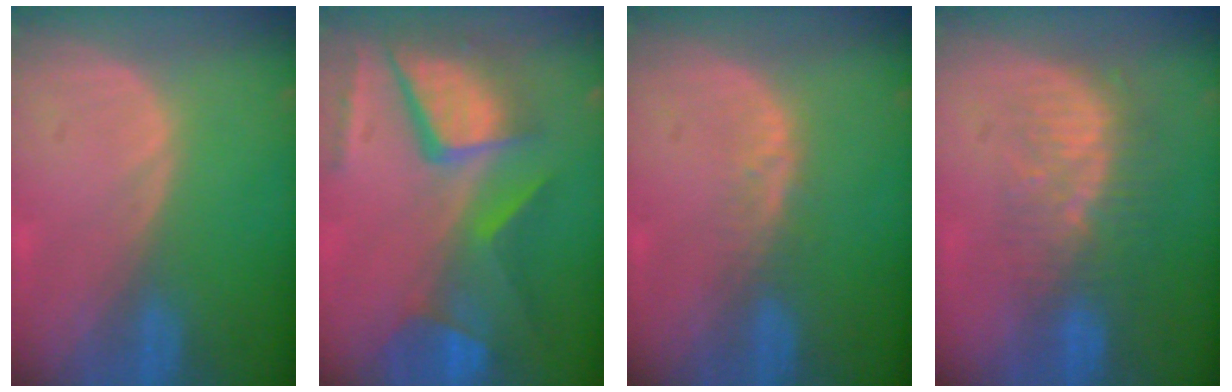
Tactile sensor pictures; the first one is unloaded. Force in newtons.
{"total": 12.0, "press": 9.8, "slide": 6.9}
{"total": 2.1, "press": 2.1, "slide": 0.2}
{"total": 8.5, "press": 7.6, "slide": 3.7}